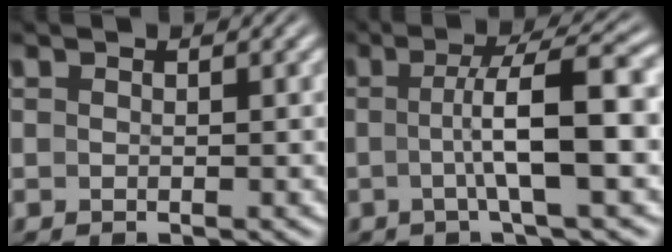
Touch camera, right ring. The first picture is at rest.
{"total": 5.6, "force": [-0.5, 0.2, 5.6], "torque": [-0.080, 0.006, -0.008]}